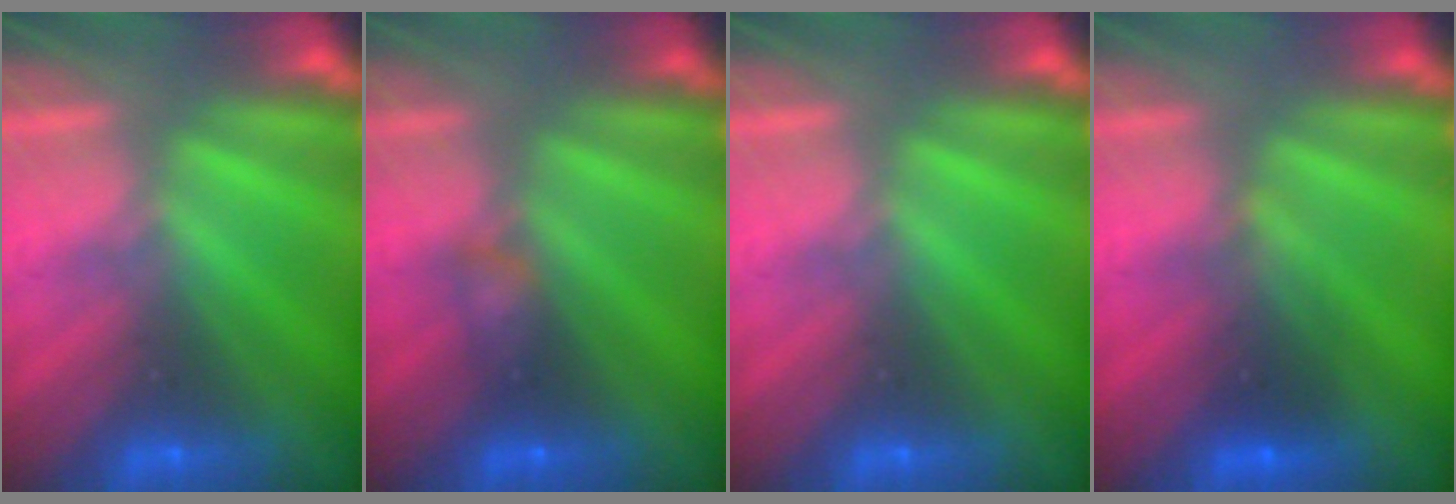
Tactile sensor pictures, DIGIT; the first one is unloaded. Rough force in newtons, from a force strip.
{"total": 2.2}
{"total": 0.0}
{"total": 2.8}